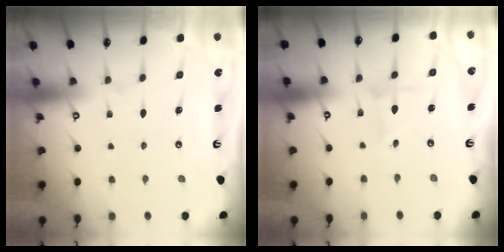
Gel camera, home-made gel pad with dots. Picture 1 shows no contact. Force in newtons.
{"total": 2.0, "press": 2.0, "slide": 0.2}